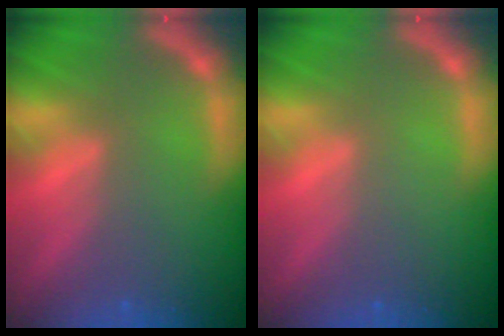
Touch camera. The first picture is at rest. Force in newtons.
{"total": 0.0}